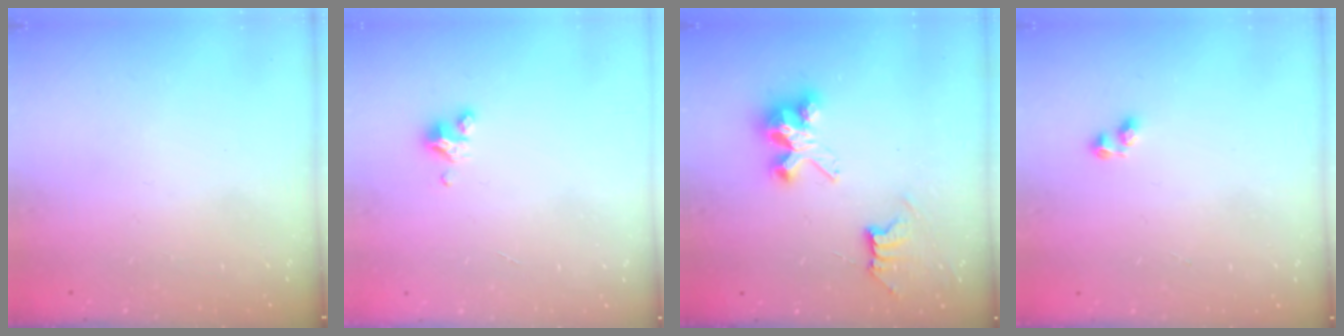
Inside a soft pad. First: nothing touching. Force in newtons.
{"total": 2.9, "press": 2.9, "slide": 0.3}
{"total": 7.8, "press": 7.8, "slide": 0.2}
{"total": 2.4, "press": 2.1, "slide": 1.1}